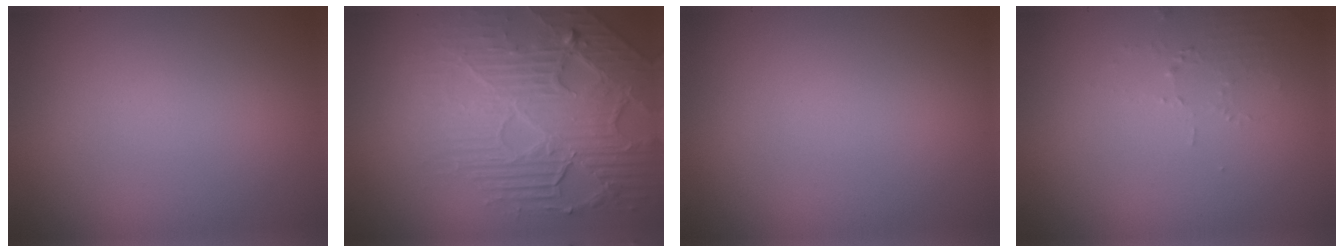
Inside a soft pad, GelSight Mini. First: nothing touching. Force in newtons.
{"total": 8.0, "press": 5.6, "slide": 5.7}
{"total": 0.0}
{"total": 1.5, "press": 1.5, "slide": 0.2}